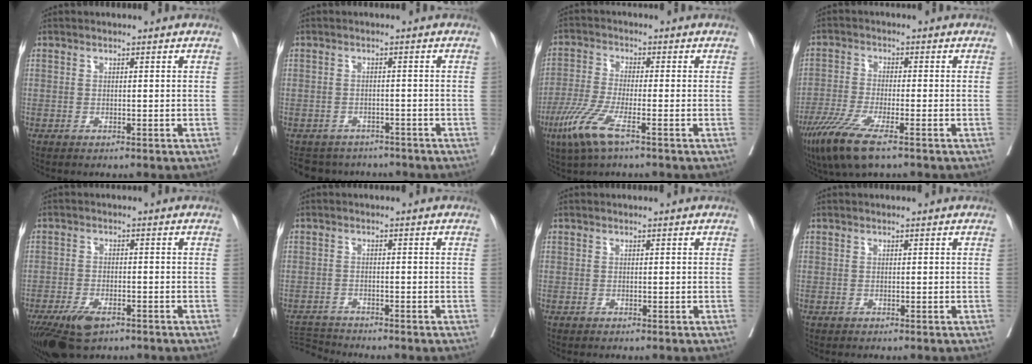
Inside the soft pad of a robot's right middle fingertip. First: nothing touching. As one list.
[{"total": 7.4, "force": [-6.8, 2.8, 0.7], "torque": [-0.017, 0.005, -0.086]}, {"total": 7.5, "force": [-4.1, 0.7, 6.2], "torque": [-0.140, -0.019, -0.083]}, {"total": 8.8, "force": [-5.5, 1.1, 6.8], "torque": [-0.136, -0.025, -0.099]}, {"total": 7.5, "force": [-5.0, 3.0, 4.8], "torque": [-0.085, -0.010, -0.085]}, {"total": 3.8, "force": [-3.7, -0.6, -0.6], "torque": [0.011, -0.006, -0.070]}, {"total": 0.0}, {"total": 0.0}]